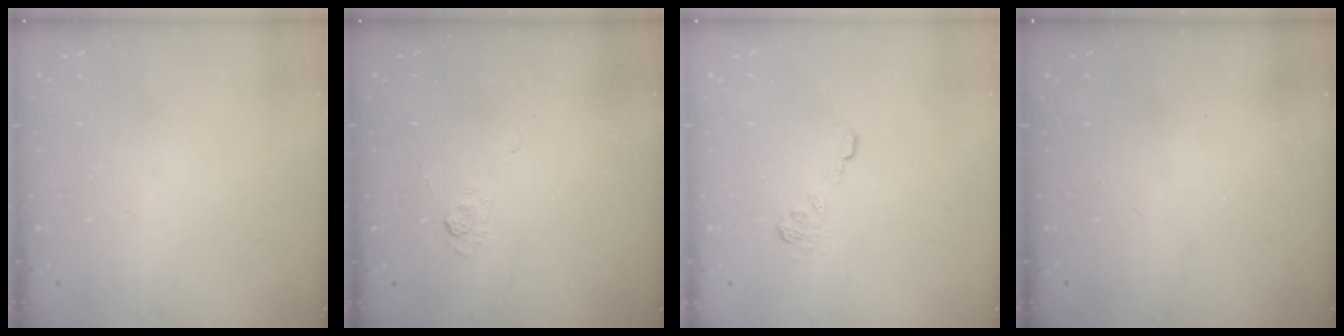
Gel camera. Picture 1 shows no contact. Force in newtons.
{"total": 3.0, "press": 2.5, "slide": 1.7}
{"total": 5.7, "press": 5.6, "slide": 0.7}
{"total": 2.4, "press": 2.3, "slide": 0.8}